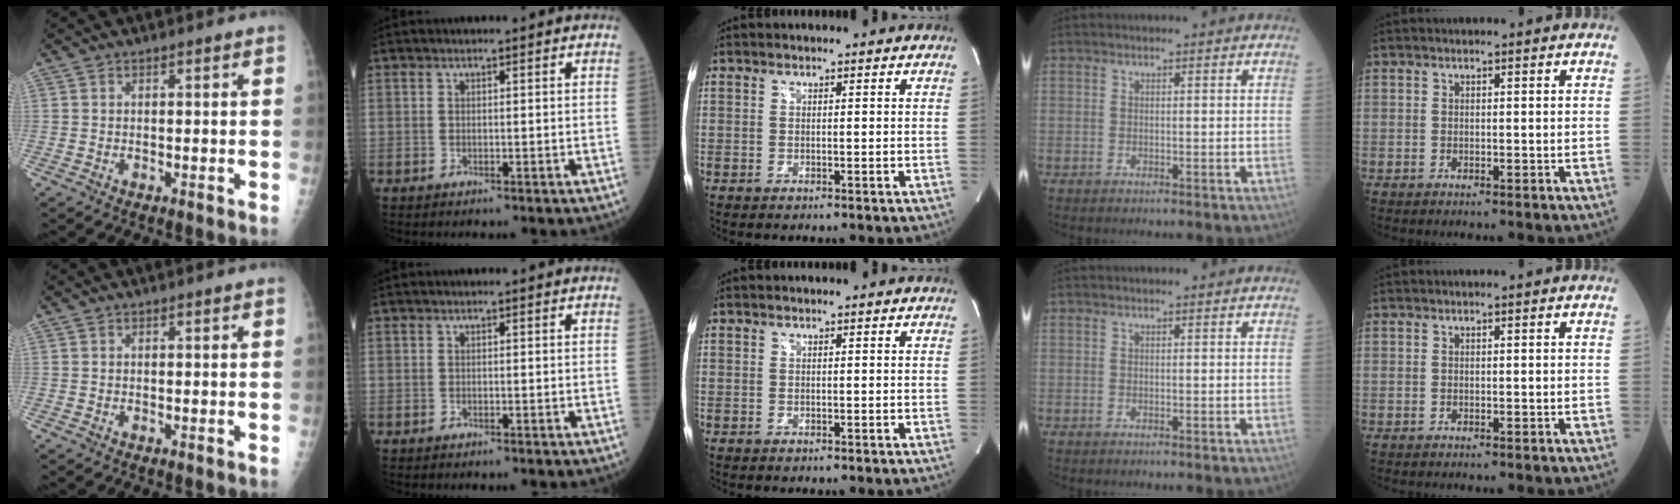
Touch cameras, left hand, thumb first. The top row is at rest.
{}